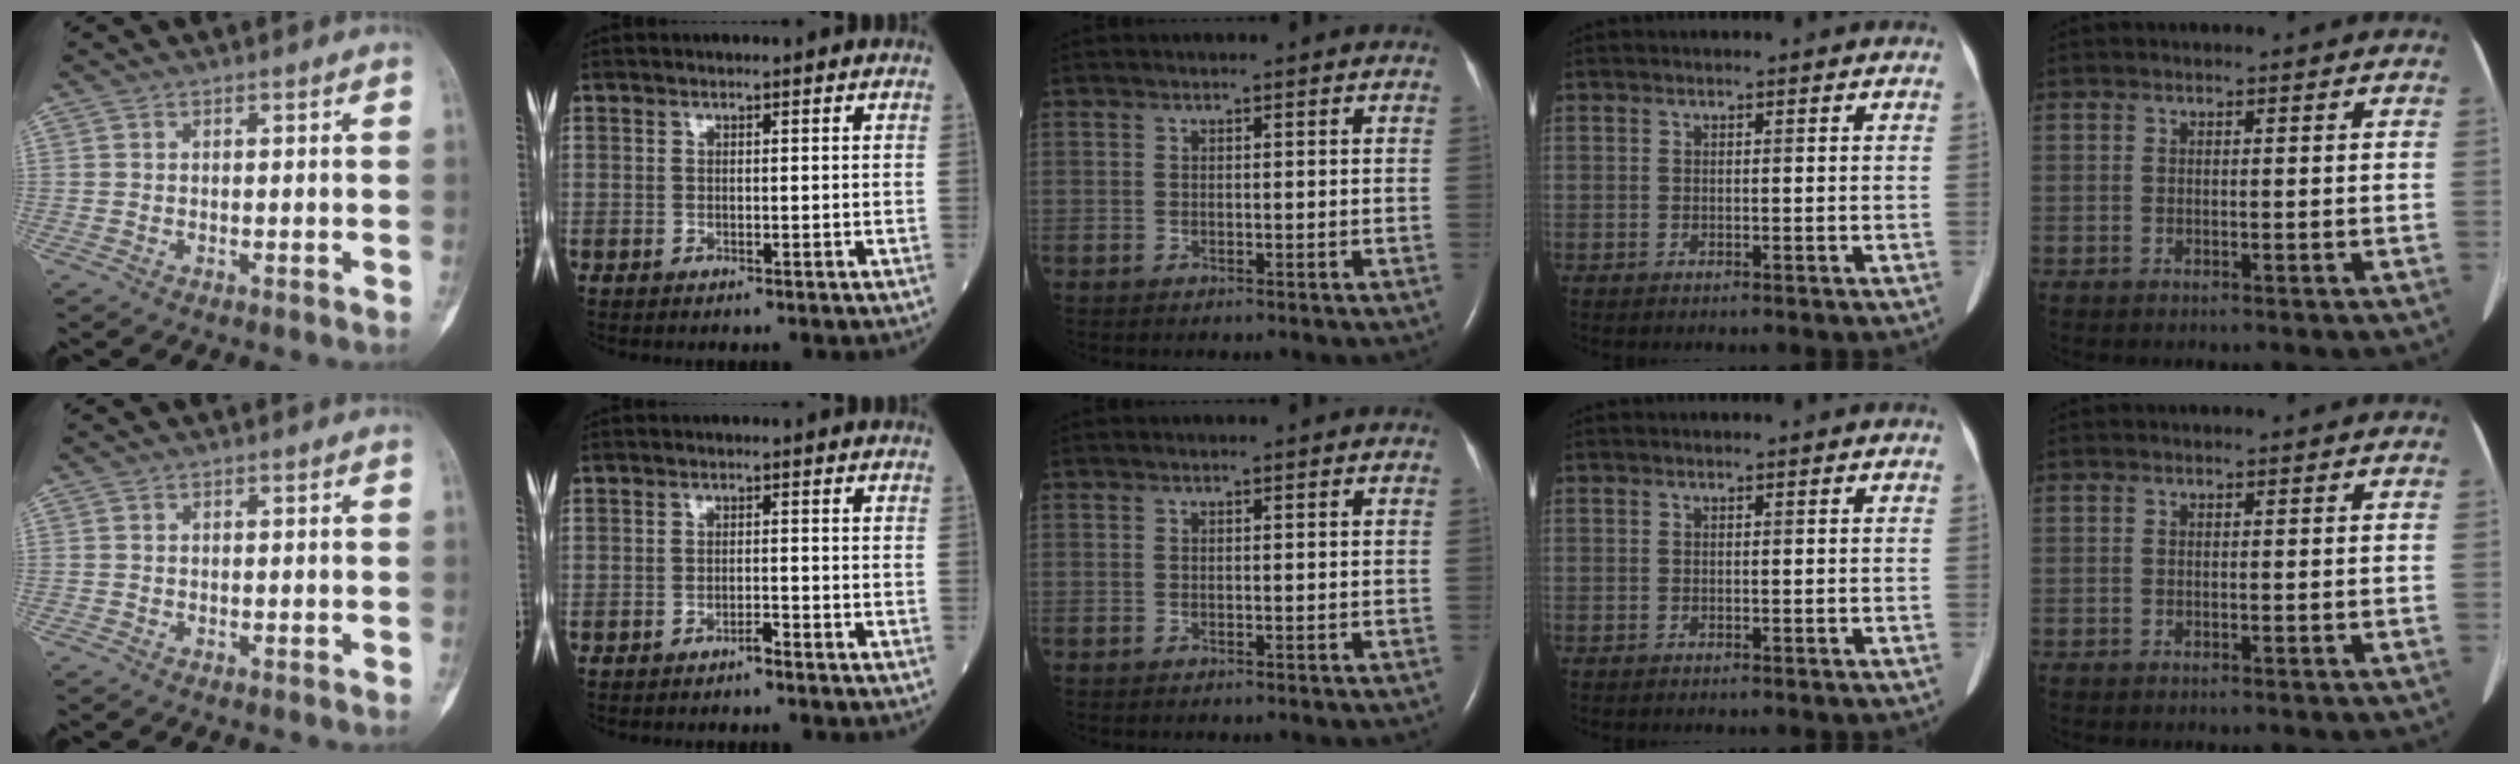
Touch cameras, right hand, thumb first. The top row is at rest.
{"index": {"total": 1.2, "force": [-1.1, 0.1, 0.6], "torque": [-0.010, 0.002, -0.019]}}